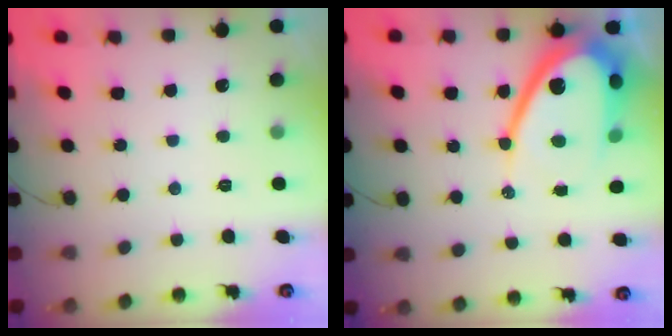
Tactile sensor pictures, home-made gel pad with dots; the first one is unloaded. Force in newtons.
{"total": 17.2, "press": 17.1, "slide": 1.5}